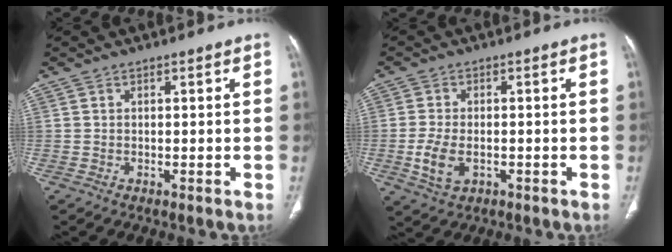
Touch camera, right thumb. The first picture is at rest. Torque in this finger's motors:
{"motor_torque": [-0.28, 0.37, 0.33, 0.52, 0.19]}